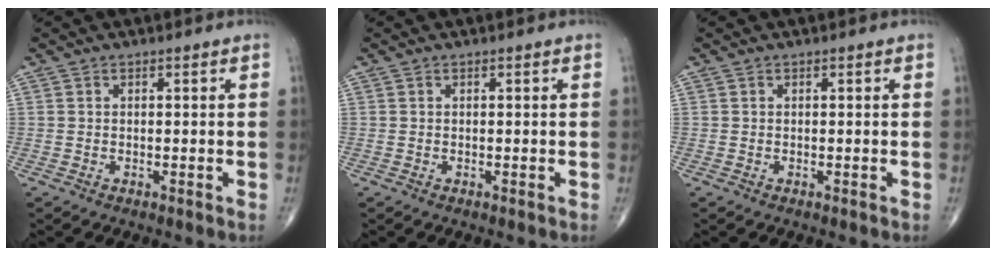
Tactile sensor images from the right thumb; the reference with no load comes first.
{"total": 0.0}
{"total": 0.0}